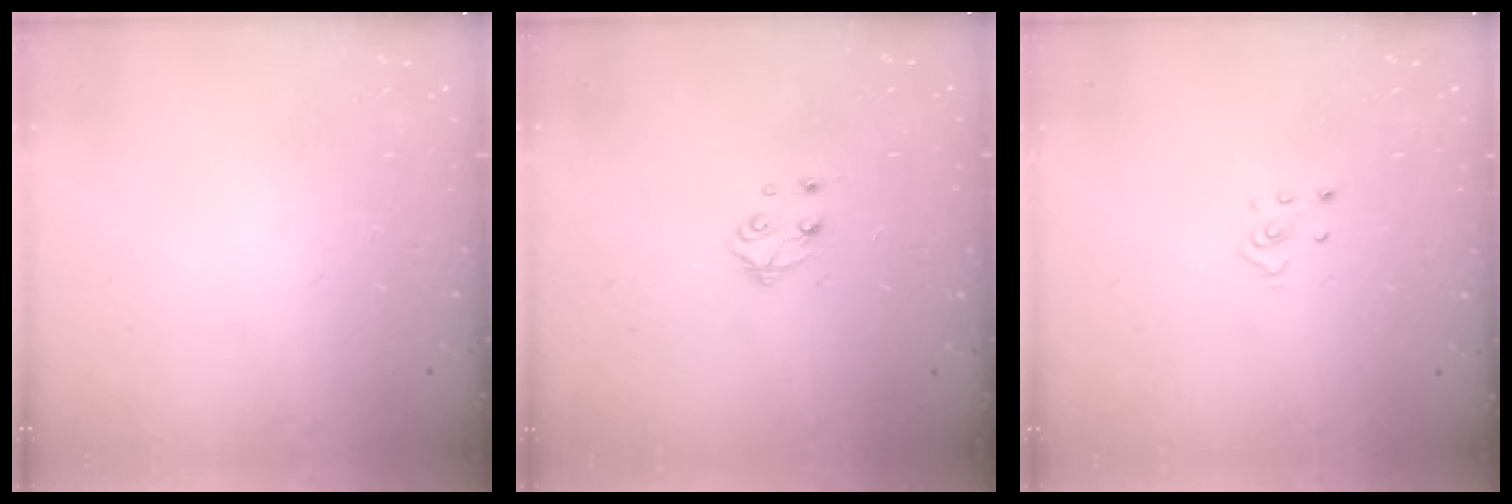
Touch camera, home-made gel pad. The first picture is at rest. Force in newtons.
{"total": 5.3, "press": 5.3, "slide": 0.3}
{"total": 2.3, "press": 2.3, "slide": 0.2}